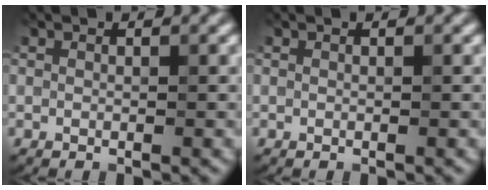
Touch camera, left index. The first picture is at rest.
{"total": 0.0}